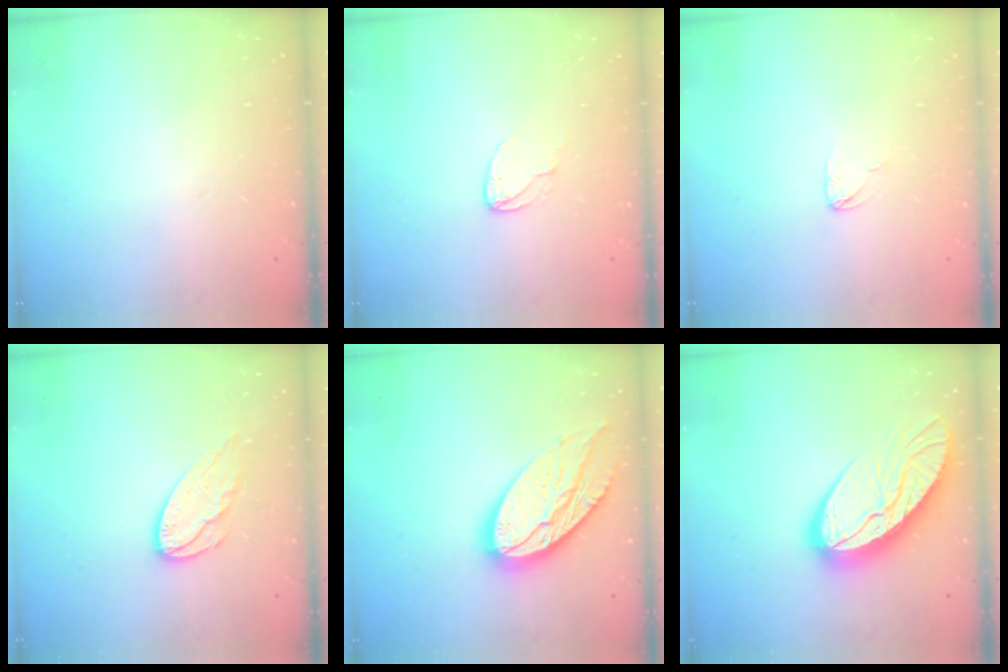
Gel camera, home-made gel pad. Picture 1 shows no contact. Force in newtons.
{"total": 4.4, "press": 4.4, "slide": 0.4}
{"total": 2.6, "press": 2.6, "slide": 0.1}
{"total": 9.4, "press": 9.4, "slide": 0.2}
{"total": 17.2, "press": 17.2, "slide": 1.5}
{"total": 15.5, "press": 15.4, "slide": 1.6}